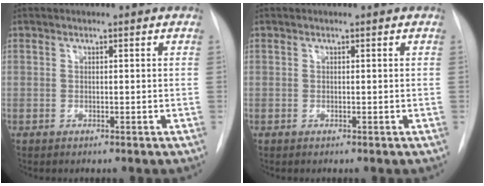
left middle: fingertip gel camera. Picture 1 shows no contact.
{"total": 0.0}